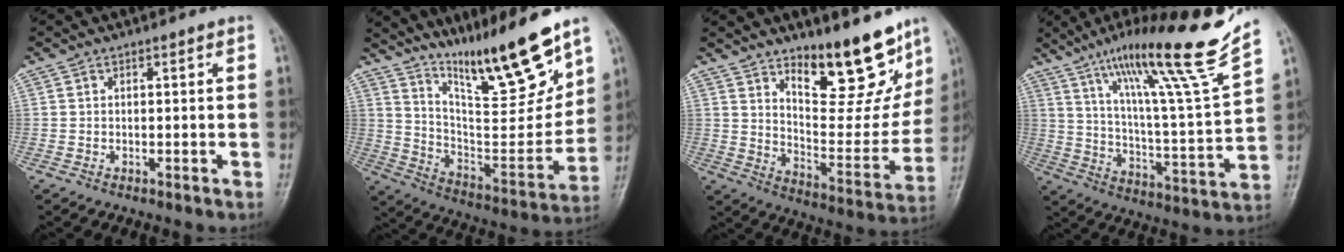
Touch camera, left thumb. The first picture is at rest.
{"total": 18.5, "force": [14.0, 2.5, 11.8], "torque": [-0.148, -0.098, 0.250]}
{"total": 18.3, "force": [12.5, 7.0, 11.4], "torque": [-0.103, -0.097, 0.193]}
{"total": 22.4, "force": [15.8, 0.3, 15.9], "torque": [-0.226, -0.074, 0.261]}